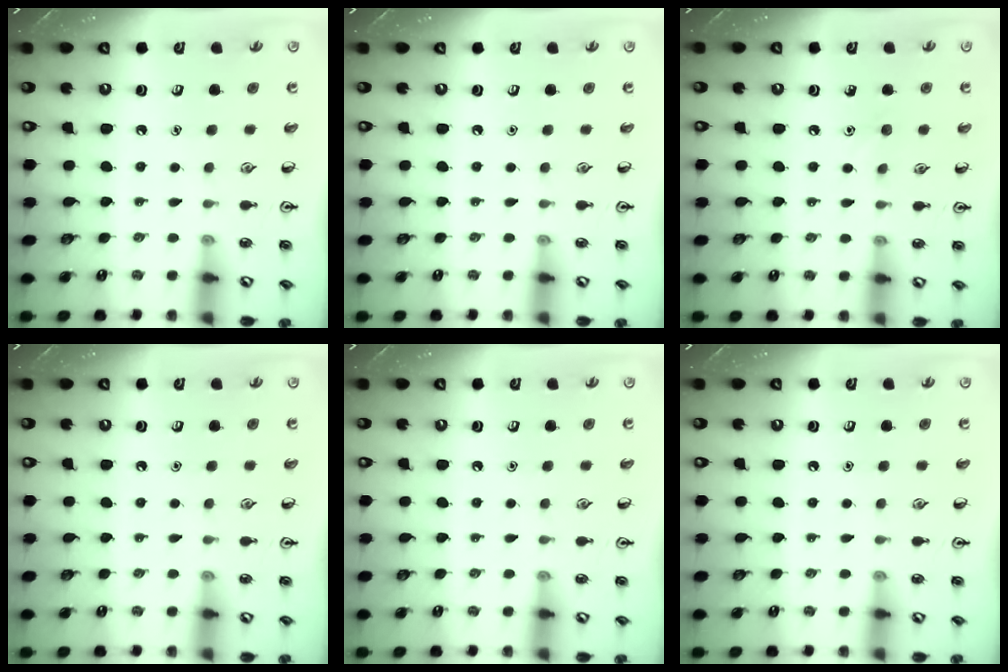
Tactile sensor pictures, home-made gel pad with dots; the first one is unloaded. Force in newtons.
{"total": 0.0}
{"total": 4.7, "press": 4.4, "slide": 1.5}
{"total": 0.0}
{"total": 0.0}
{"total": 0.0}